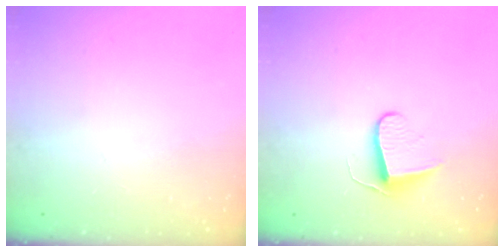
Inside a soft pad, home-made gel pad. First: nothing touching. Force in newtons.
{"total": 7.0, "press": 7.0, "slide": 0.6}